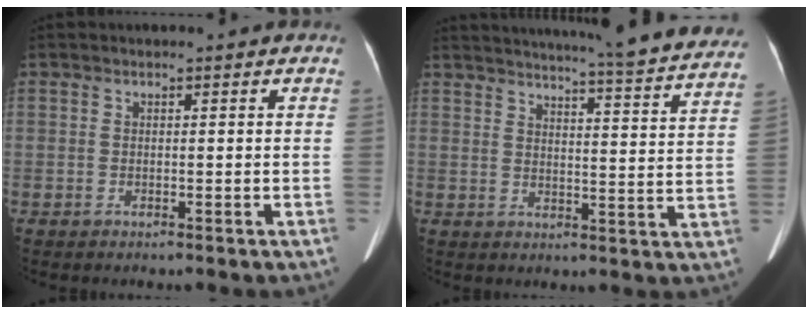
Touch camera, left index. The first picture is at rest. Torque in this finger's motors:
{"motor_torque": [0.59, -1.55, 0.08, 0.11]}